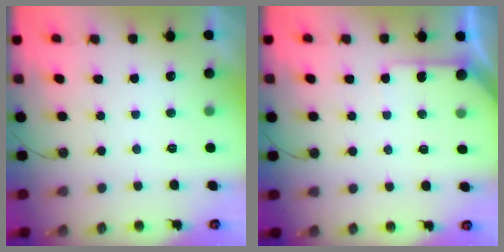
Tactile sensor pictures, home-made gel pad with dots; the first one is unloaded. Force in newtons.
{"total": 5.4, "press": 5.4, "slide": 0.4}